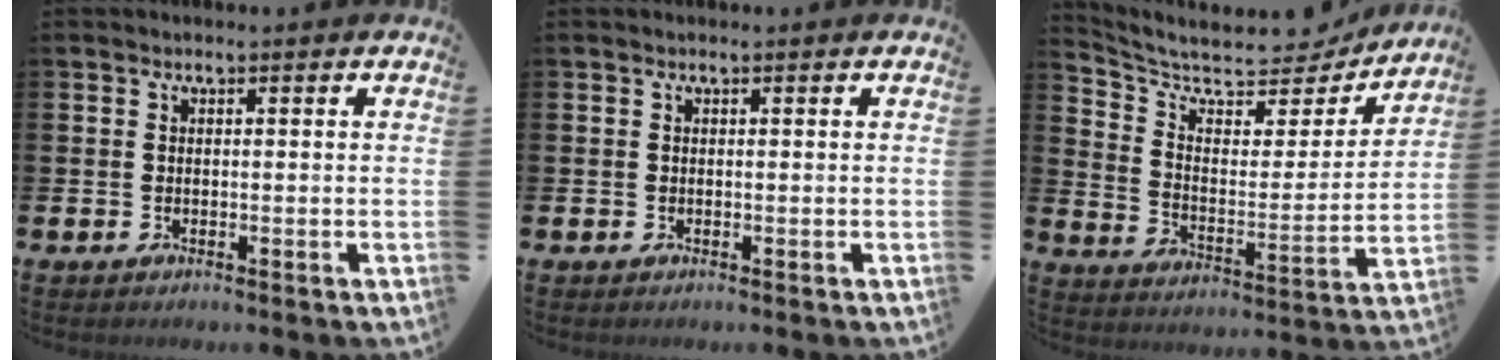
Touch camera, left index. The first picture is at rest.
{"total": 0.0}
{"total": 8.2, "force": [7.3, 2.7, 2.5], "torque": [-0.080, -0.060, 0.119]}